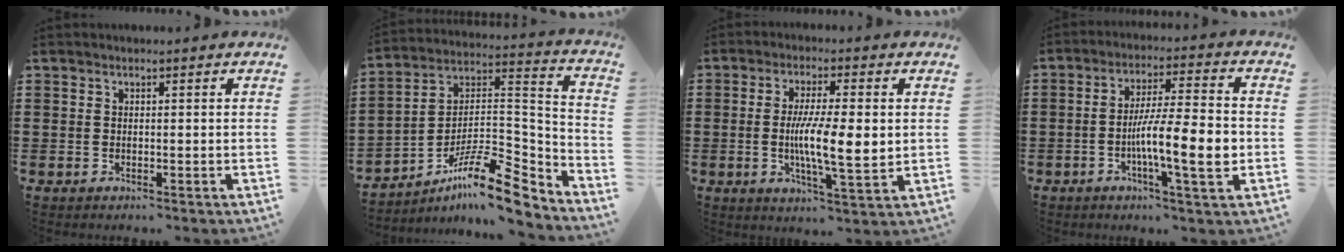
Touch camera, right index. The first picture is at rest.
{"total": 12.6, "force": [-9.4, 3.2, 7.8], "torque": [-0.130, 0.020, -0.177]}
{"total": 8.6, "force": [-0.1, 2.0, 8.4], "torque": [-0.141, -0.002, -0.003]}
{"total": 11.3, "force": [-2.4, 1.8, 10.9], "torque": [-0.179, 0.001, -0.043]}